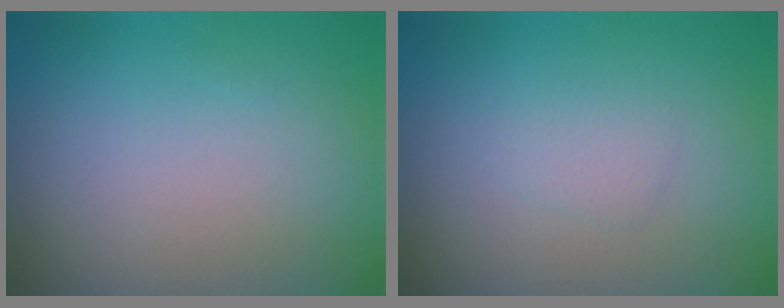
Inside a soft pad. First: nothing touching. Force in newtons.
{"total": 1.2, "press": 1.2, "slide": 0.0}